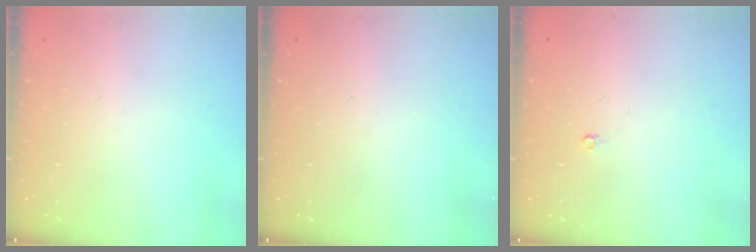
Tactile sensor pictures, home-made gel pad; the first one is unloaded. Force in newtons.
{"total": 0.0}
{"total": 3.2, "press": 3.2, "slide": 0.2}